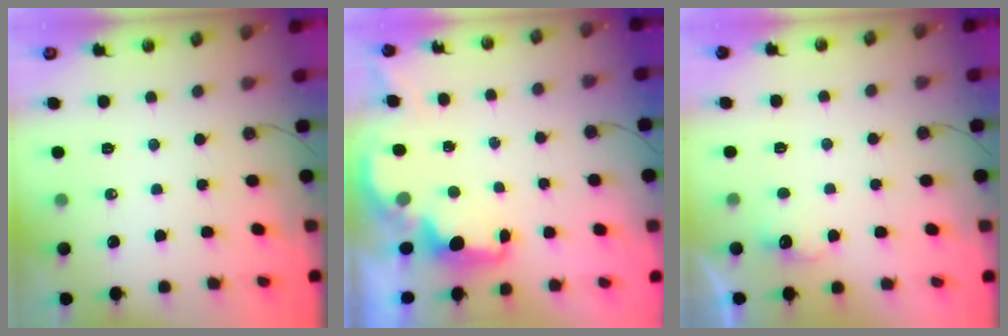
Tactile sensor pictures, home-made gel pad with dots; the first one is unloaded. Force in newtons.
{"total": 2.0, "press": 1.9, "slide": 0.7}
{"total": 5.7, "press": 5.6, "slide": 0.9}